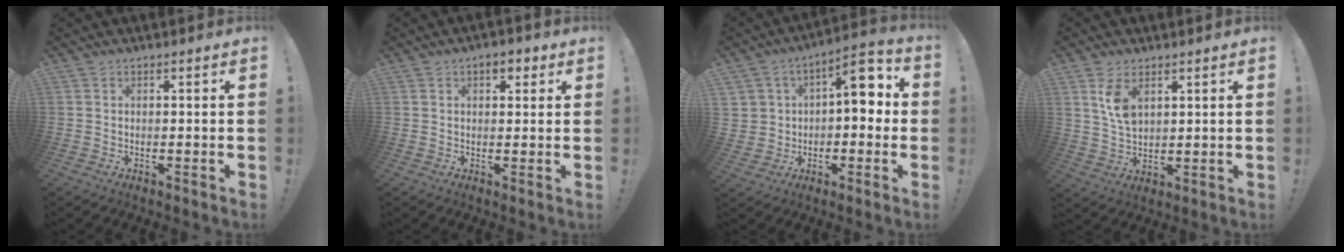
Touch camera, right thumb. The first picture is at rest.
{"total": 3.8, "force": [1.8, 2.3, 2.4], "torque": [-0.022, -0.001, 0.028]}
{"total": 10.8, "force": [2.0, 8.2, 6.7], "torque": [-0.079, -0.005, 0.038]}
{"total": 7.1, "force": [4.1, 3.8, 4.4], "torque": [-0.073, -0.019, 0.074]}